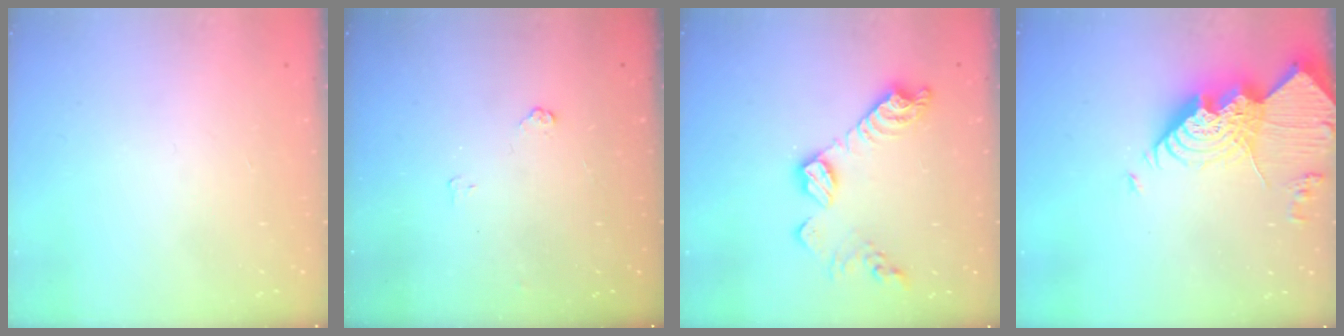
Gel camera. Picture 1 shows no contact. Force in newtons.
{"total": 3.6, "press": 3.6, "slide": 0.4}
{"total": 13.8, "press": 13.8, "slide": 0.9}
{"total": 24.8, "press": 24.6, "slide": 2.6}